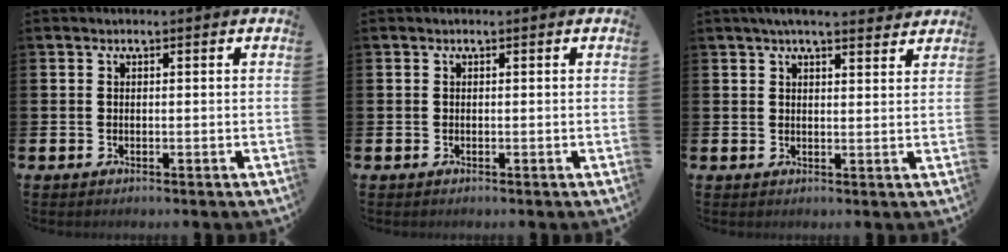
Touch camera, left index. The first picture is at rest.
{"total": 0.0}
{"total": 3.5, "force": [3.1, 0.6, 1.4], "torque": [-0.027, -0.012, 0.055]}